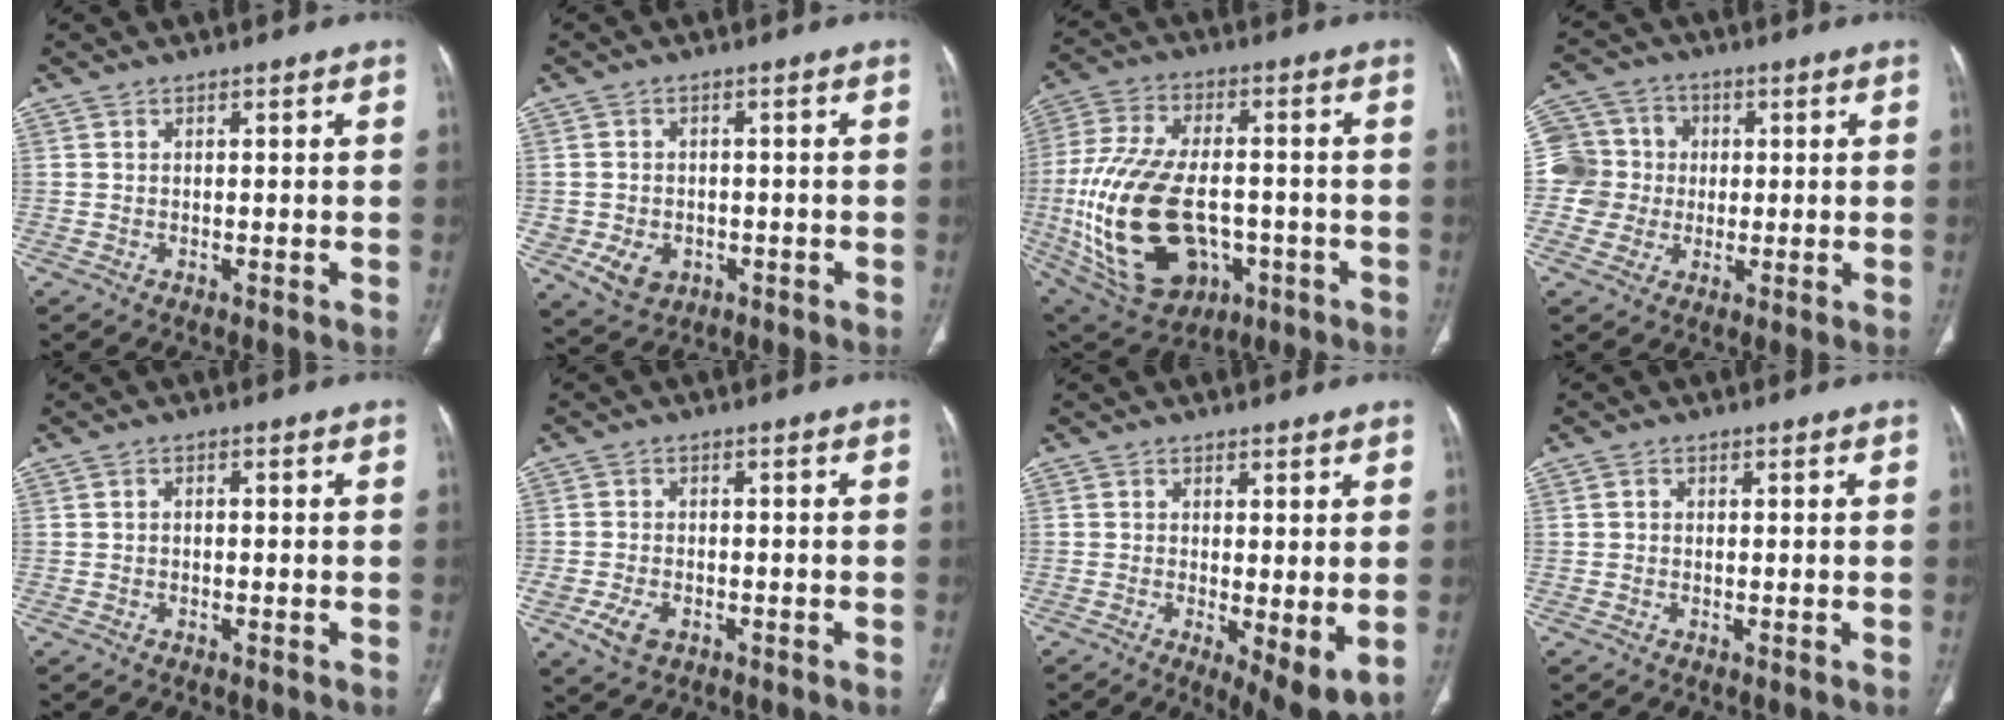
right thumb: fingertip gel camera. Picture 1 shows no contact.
{"total": 6.2, "force": [-1.8, 5.1, 2.9], "torque": [-0.042, 0.010, -0.014]}
{"total": 25.5, "force": [-4.7, 15.6, 19.6], "torque": [-0.396, 0.008, -0.051]}
{"total": 9.6, "force": [0.0, 9.4, 1.8], "torque": [-0.006, 0.022, -0.003]}
{"total": 0.8, "force": [-0.2, 0.6, 0.6], "torque": [-0.007, 0.003, -0.006]}
{"total": 4.8, "force": [-2.1, 3.1, 3.1], "torque": [-0.063, 0.006, -0.034]}
{"total": 7.7, "force": [-1.1, 2.4, 7.2], "torque": [-0.113, -0.026, -0.014]}
{"total": 0.8, "force": [0.0, 0.7, 0.3], "torque": [-0.003, 0.002, -0.002]}